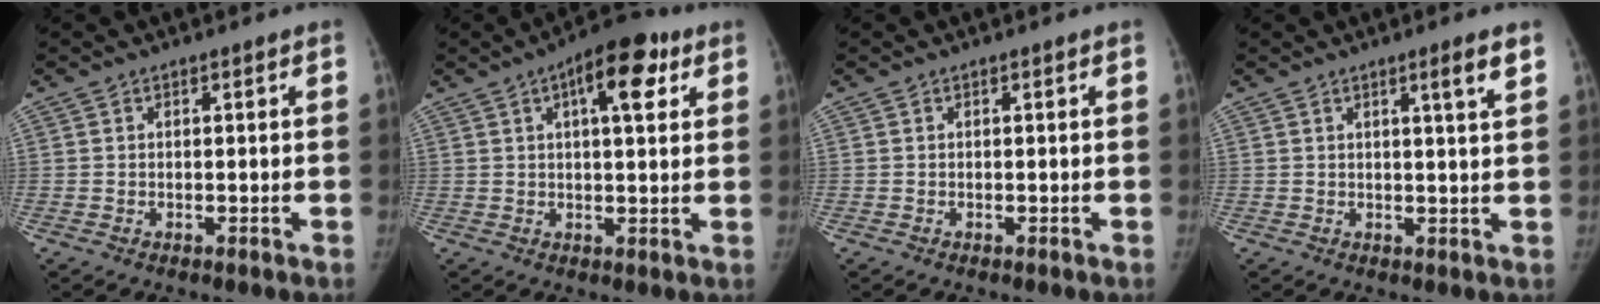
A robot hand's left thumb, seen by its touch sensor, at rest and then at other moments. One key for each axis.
{"total": 10.8, "fx": 4.6, "fy": 4.3, "fz": 8.8, "tx": -0.106, "ty": 0.003, "tz": 0.060}
{"total": 0.0}
{"total": 3.8, "fx": 2.2, "fy": -0.1, "fz": 3.2, "tx": -0.046, "ty": -0.017, "tz": 0.032}